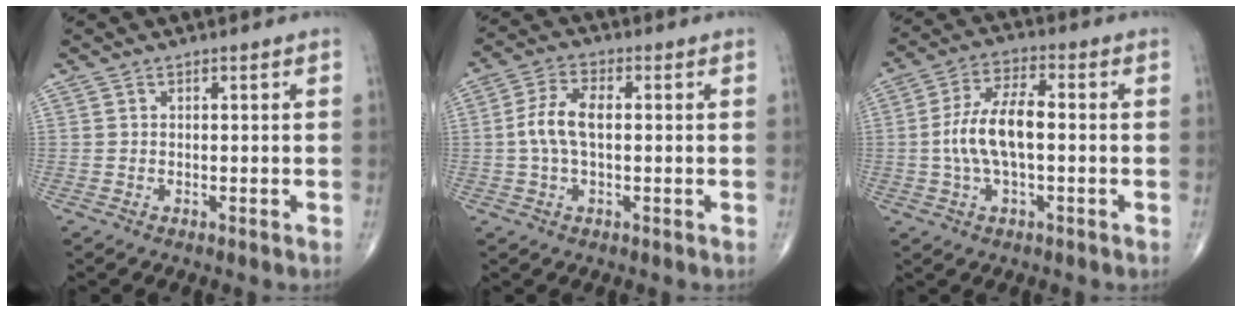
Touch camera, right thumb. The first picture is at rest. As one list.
[{"total": 6.7, "force": [0.1, 3.4, 5.8], "torque": [-0.126, 0.018, -0.003]}, {"total": 10.3, "force": [-0.7, 4.4, 9.3], "torque": [-0.189, 0.023, -0.016]}]